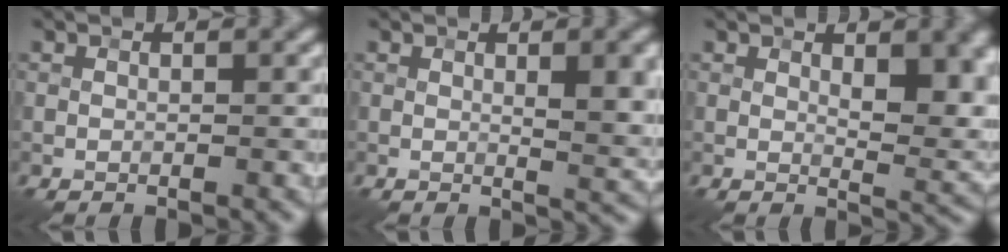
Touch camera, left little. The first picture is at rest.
{"total": 5.0, "force": [0.9, 1.3, 4.8], "torque": [-0.059, 0.003, 0.014]}
{"total": 6.6, "force": [1.6, 2.7, 5.8], "torque": [-0.077, -0.002, 0.029]}